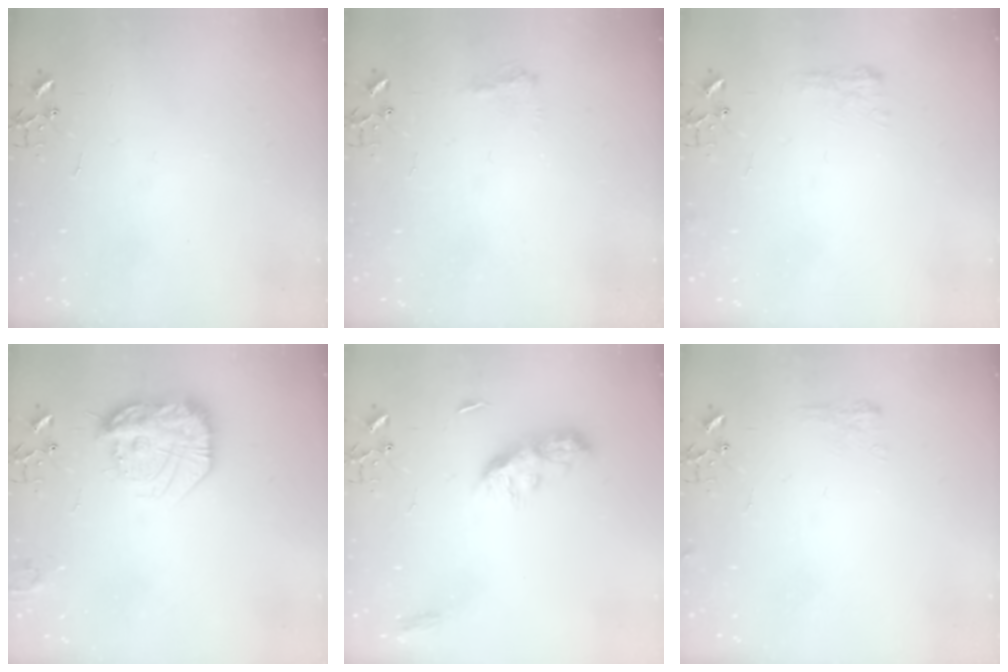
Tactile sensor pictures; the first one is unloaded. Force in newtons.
{"total": 8.4, "press": 8.4, "slide": 0.8}
{"total": 8.0, "press": 7.9, "slide": 0.7}
{"total": 19.0, "press": 18.9, "slide": 1.4}
{"total": 9.9, "press": 9.9, "slide": 0.2}
{"total": 6.4, "press": 6.3, "slide": 0.8}